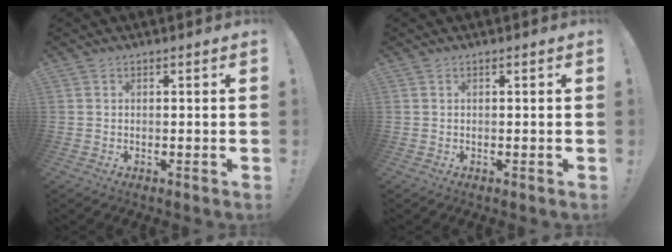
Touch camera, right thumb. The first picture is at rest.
{"total": 0.0}